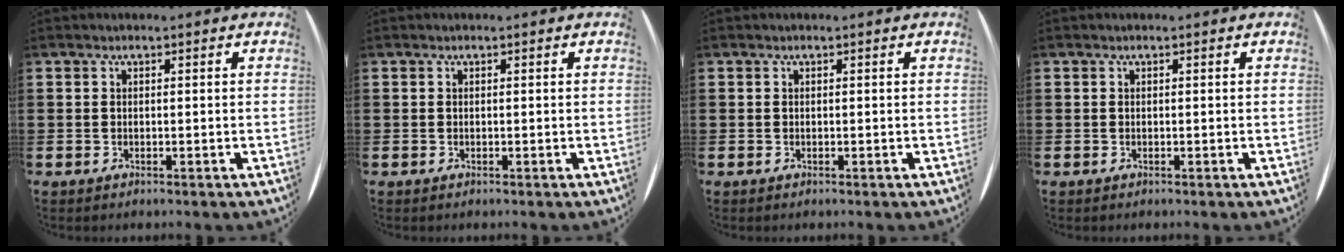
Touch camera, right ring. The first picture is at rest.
{"total": 0.0}
{"total": 0.0}
{"total": 0.0}